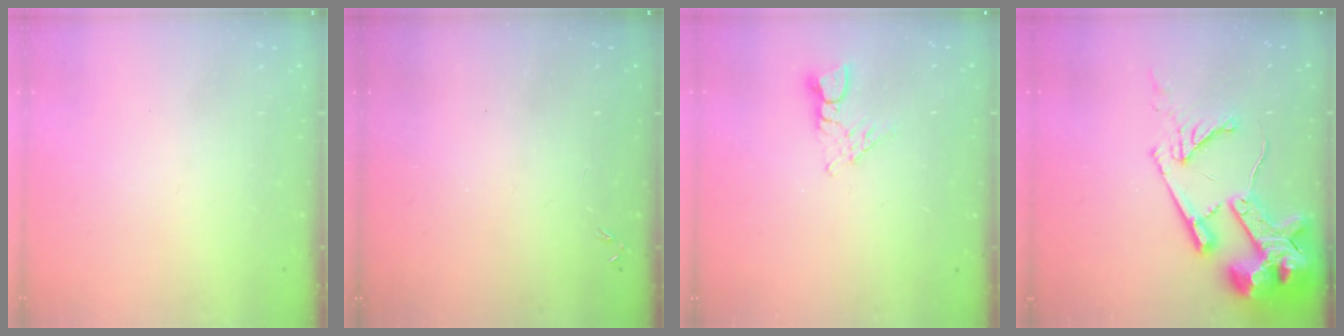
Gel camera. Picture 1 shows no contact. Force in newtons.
{"total": 0.0}
{"total": 3.3, "press": 3.2, "slide": 0.4}
{"total": 24.4, "press": 24.2, "slide": 2.8}